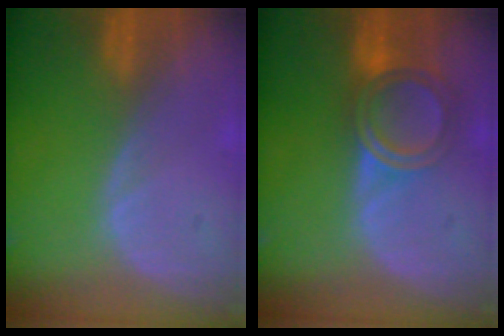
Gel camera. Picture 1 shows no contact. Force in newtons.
{"total": 6.1, "press": 5.3, "slide": 3.0}